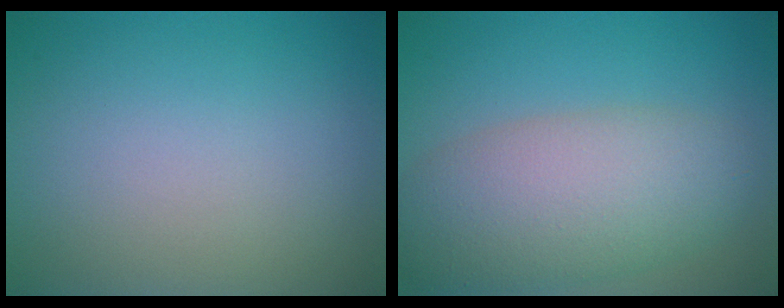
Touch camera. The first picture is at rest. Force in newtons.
{"total": 7.3, "press": 7.3, "slide": 0.1}